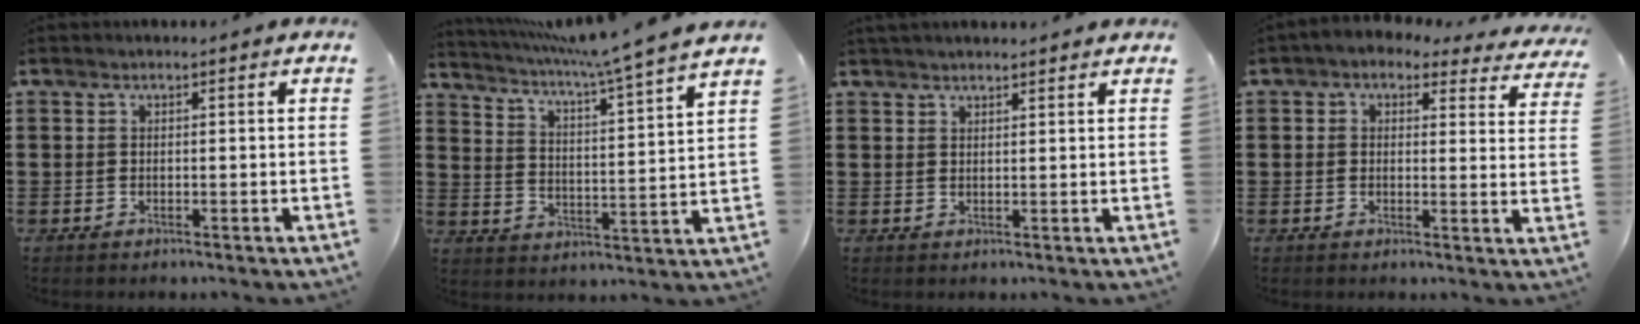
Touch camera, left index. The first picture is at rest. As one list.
[{"total": 6.1, "force": [5.1, -1.5, 3.1], "torque": [-0.081, -0.045, 0.077]}, {"total": 1.5, "force": [1.5, 0.2, 0.2], "torque": [-0.008, 0.001, 0.029]}, {"total": 2.2, "force": [1.6, 1.1, 0.9], "torque": [-0.029, -0.007, 0.025]}]